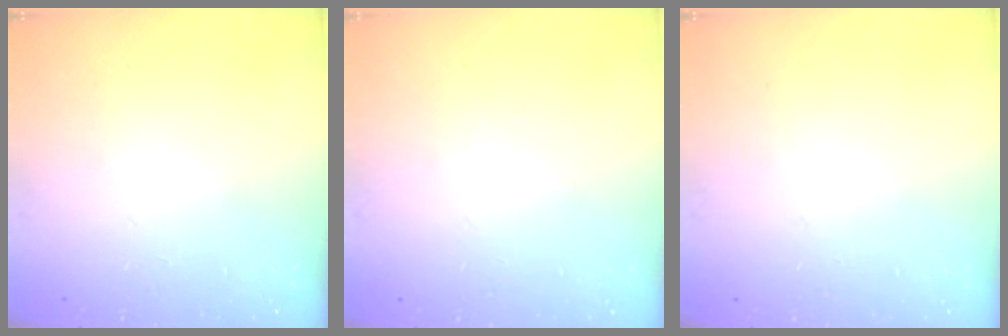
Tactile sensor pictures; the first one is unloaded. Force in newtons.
{"total": 0.0}
{"total": 0.0}